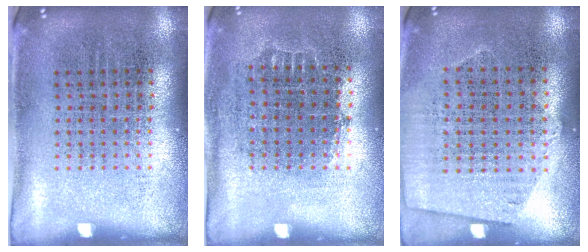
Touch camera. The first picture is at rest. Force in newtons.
{"total": 0.6, "press": 0.6, "slide": 0.2}
{"total": 0.9, "press": 0.7, "slide": 0.7}